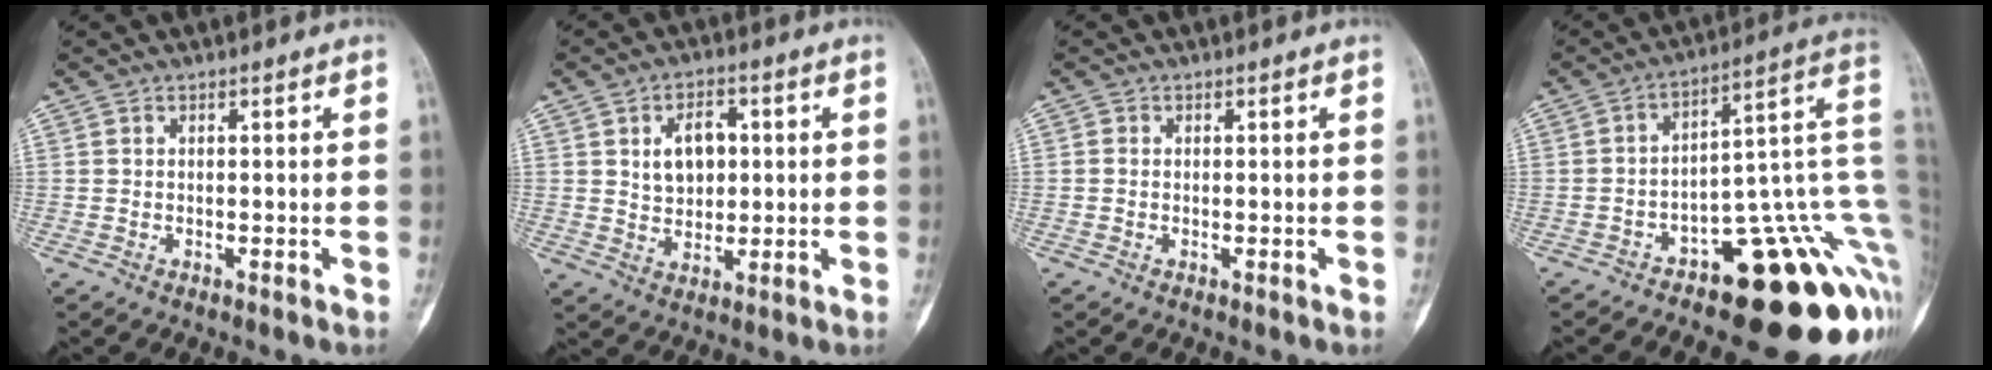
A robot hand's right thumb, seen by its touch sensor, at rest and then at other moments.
{"total": 7.5, "force": [1.6, 5.2, 5.1], "torque": [-0.052, -0.003, 0.028]}
{"total": 0.6, "force": [-0.1, 0.5, 0.2], "torque": [0.000, 0.002, -0.002]}
{"total": 20.3, "force": [-8.0, 7.9, 17.0], "torque": [-0.113, 0.091, -0.103]}